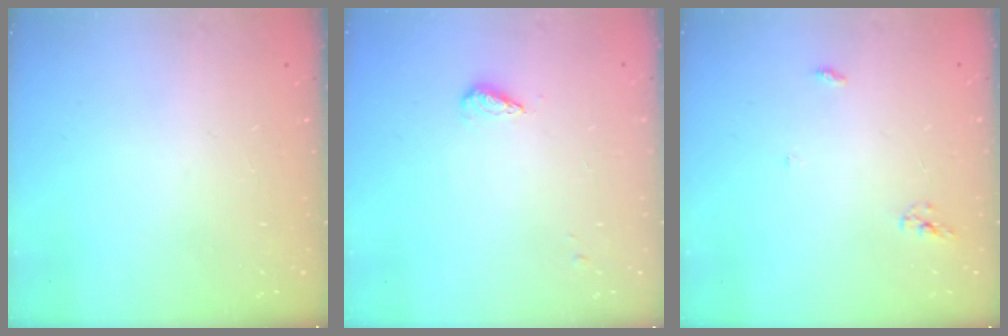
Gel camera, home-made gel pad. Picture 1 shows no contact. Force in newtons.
{"total": 3.6, "press": 3.5, "slide": 1.1}
{"total": 3.8, "press": 3.8, "slide": 0.1}